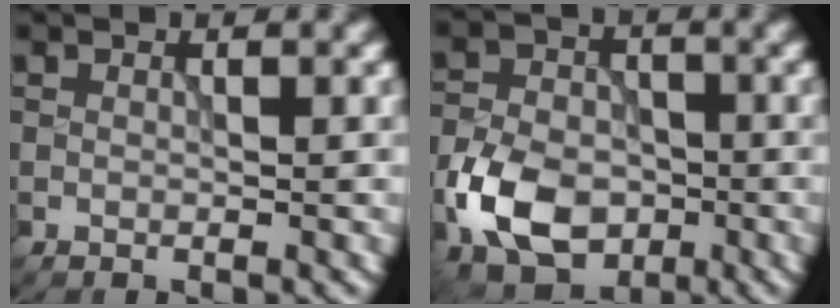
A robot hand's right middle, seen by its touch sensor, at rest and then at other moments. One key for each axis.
{"total": 7.6, "fx": -3.1, "fy": 5.2, "fz": 4.7, "tx": -0.095, "ty": -0.004, "tz": -0.069}